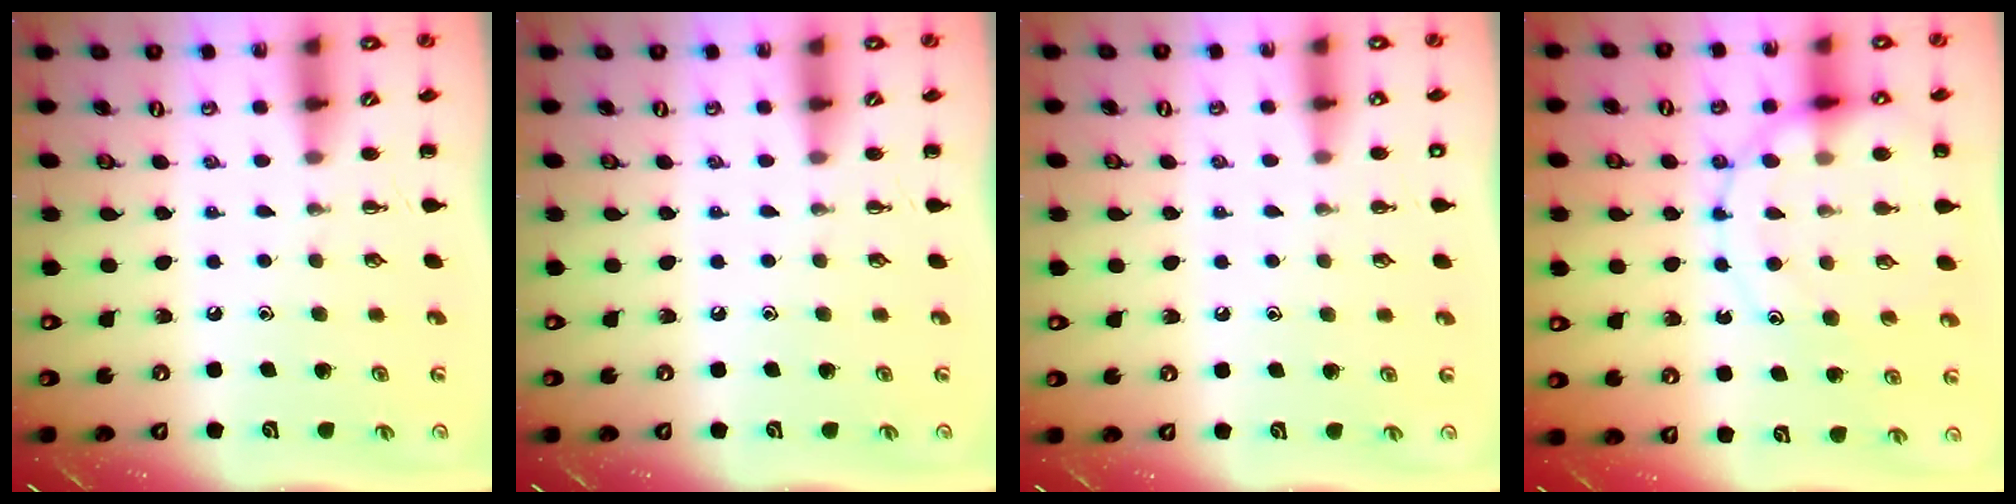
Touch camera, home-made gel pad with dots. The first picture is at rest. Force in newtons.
{"total": 0.0}
{"total": 1.9, "press": 1.9, "slide": 0.2}
{"total": 15.1, "press": 14.8, "slide": 2.7}